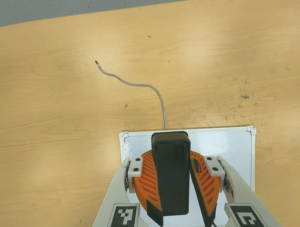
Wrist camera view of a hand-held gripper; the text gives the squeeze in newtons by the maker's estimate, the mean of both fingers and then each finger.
{"total": 10.1, "left": 9.8, "right": 10.4}